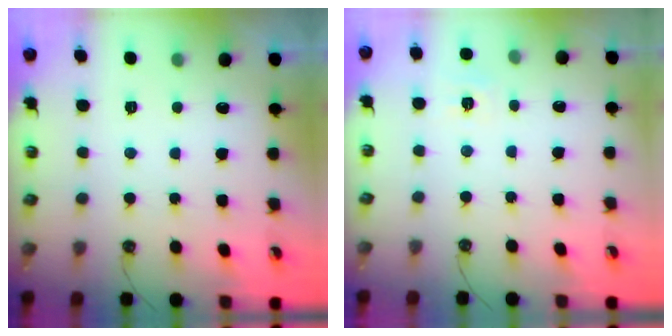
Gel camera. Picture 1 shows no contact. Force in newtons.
{"total": 5.4, "press": 5.4, "slide": 0.8}